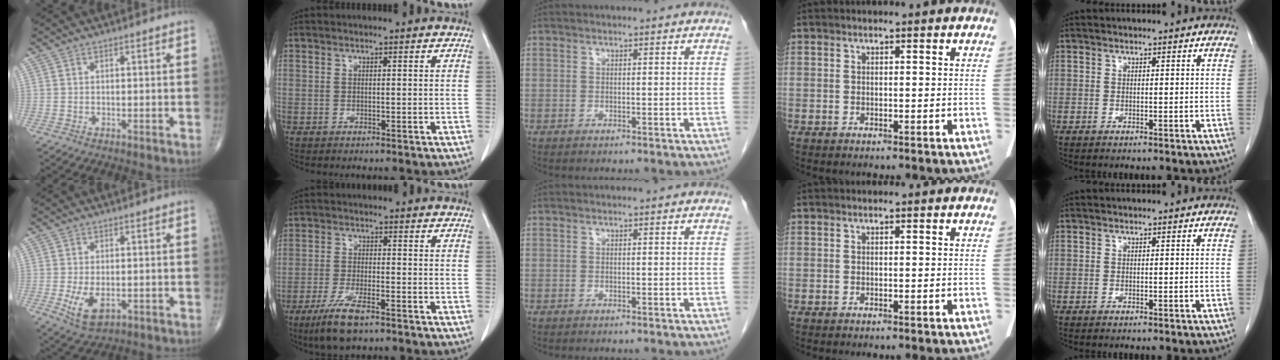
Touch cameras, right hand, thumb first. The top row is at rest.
{"thumb": {"total": 6.6, "force": [-1.7, 3.6, 5.2], "torque": [-0.096, -0.010, -0.020]}, "index": {"total": 7.1, "force": [-4.7, 1.3, 5.2], "torque": [-0.101, -0.014, -0.079]}}